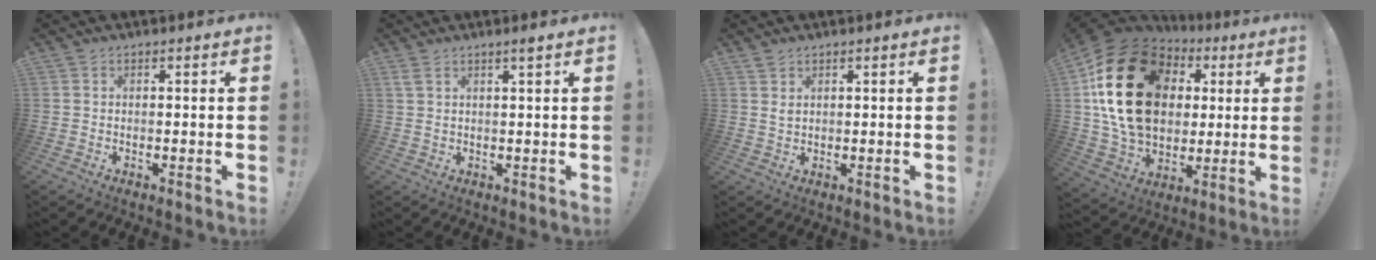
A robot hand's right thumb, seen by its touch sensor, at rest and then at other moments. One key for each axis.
{"total": 3.2, "fx": 1.8, "fy": -0.4, "fz": 2.6, "tx": -0.046, "ty": -0.003, "tz": 0.028}
{"total": 1.9, "fx": 1.3, "fy": 0.8, "fz": 1.3, "tx": -0.013, "ty": -0.006, "tz": 0.021}
{"total": 27.5, "fx": 5.8, "fy": 19.8, "fz": 18.2, "tx": -0.320, "ty": -0.005, "tz": 0.129}